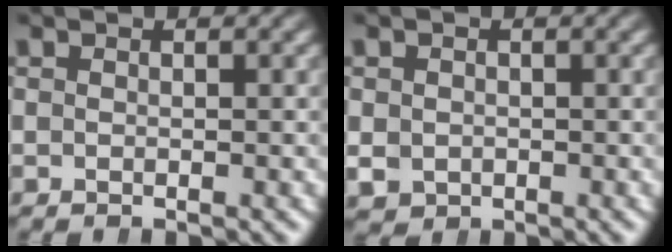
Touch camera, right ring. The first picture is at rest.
{"total": 2.5, "force": [-0.5, 2.2, 0.9], "torque": [-0.025, -0.020, 0.007]}